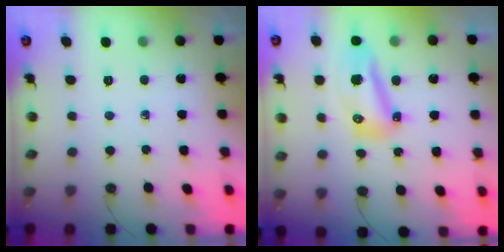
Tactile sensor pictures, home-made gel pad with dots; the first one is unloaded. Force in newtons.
{"total": 26.9, "press": 15.3, "slide": 22.2}